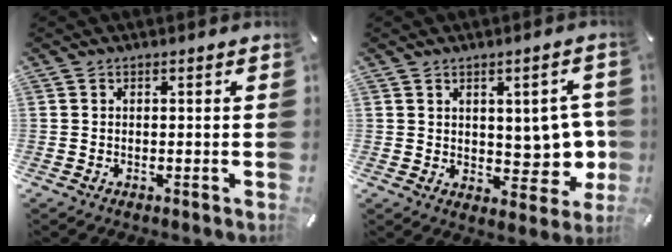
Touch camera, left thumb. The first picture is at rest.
{"total": 8.0, "force": [1.6, 5.5, 5.7], "torque": [-0.049, -0.016, 0.031]}